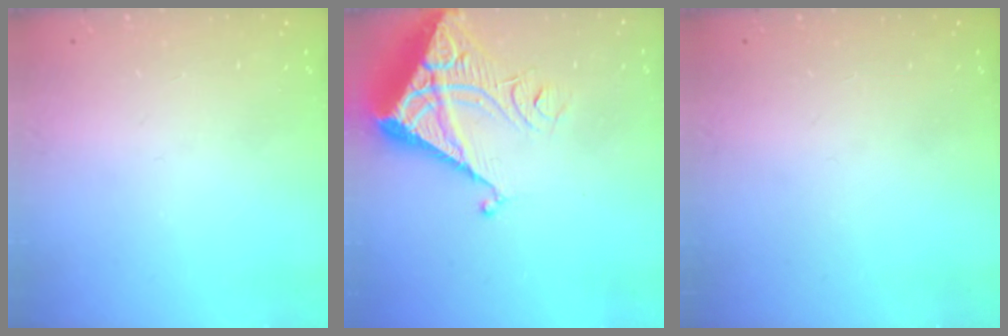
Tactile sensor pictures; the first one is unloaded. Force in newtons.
{"total": 7.4, "press": 7.3, "slide": 0.8}
{"total": 0.0}